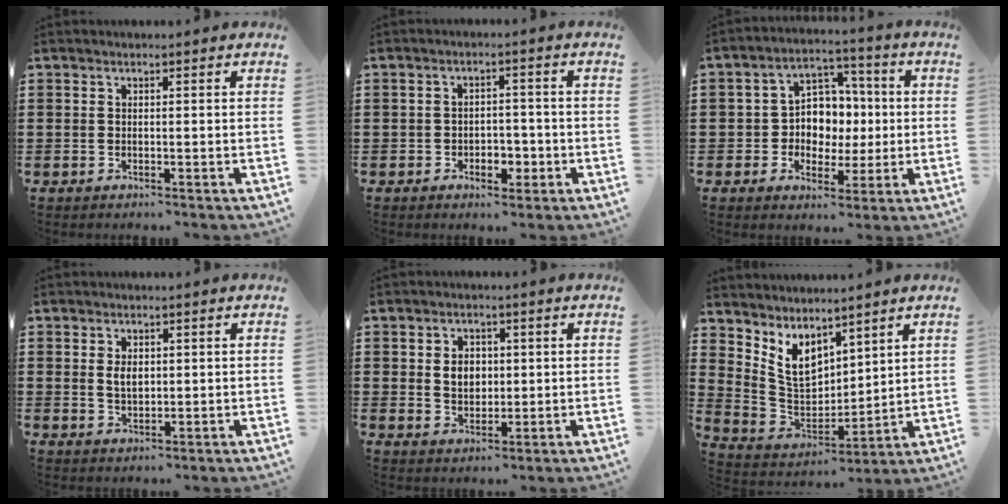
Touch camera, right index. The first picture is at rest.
{"total": 3.1, "force": [-1.4, 2.2, 1.7], "torque": [-0.035, 0.005, -0.028]}
{"total": 6.9, "force": [0.0, 6.3, 2.9], "torque": [-0.073, 0.014, 0.001]}
{"total": 2.6, "force": [0.6, 1.6, 2.0], "torque": [-0.043, 0.007, 0.010]}
{"total": 3.9, "force": [0.5, 3.1, 2.4], "torque": [-0.048, 0.009, 0.004]}
{"total": 7.1, "force": [4.4, 4.6, 3.1], "torque": [-0.089, -0.023, 0.088]}